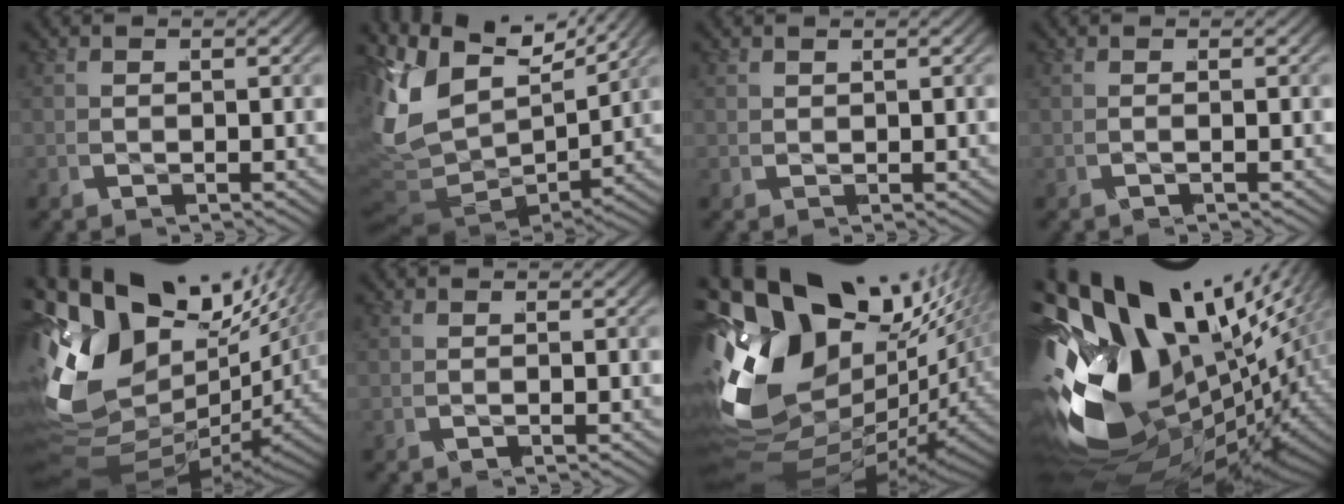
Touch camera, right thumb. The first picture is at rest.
{"total": 14.4, "force": [1.2, 10.3, 10.0], "torque": [-0.247, -0.044, 0.019]}
{"total": 0.9, "force": [0.8, -0.3, -0.2], "torque": [0.006, 0.005, 0.020]}
{"total": 0.5, "force": [-0.2, -0.4, 0.3], "torque": [-0.005, 0.008, -0.007]}
{"total": 19.3, "force": [0.3, 13.0, 14.3], "torque": [-0.304, -0.037, 0.017]}
{"total": 0.0}
{"total": 21.7, "force": [-0.7, 14.1, 16.4], "torque": [-0.354, -0.055, 0.013]}
{"total": 27.5, "force": [-3.4, 18.1, 20.5], "torque": [-0.373, -0.050, -0.037]}